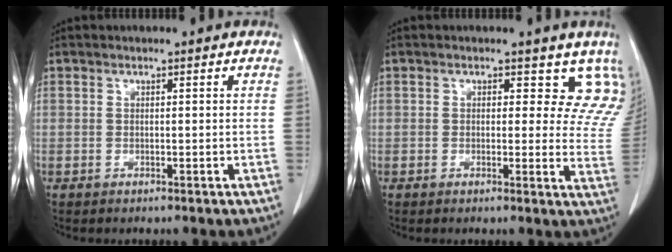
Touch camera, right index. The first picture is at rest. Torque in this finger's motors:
{"motor_torque": [-0.01, 0.16, 0.00, 0.00]}